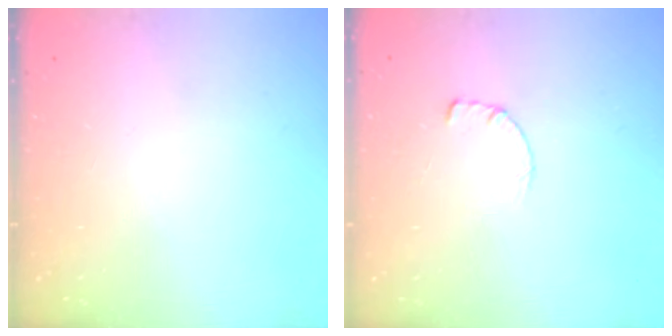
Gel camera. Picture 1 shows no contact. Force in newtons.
{"total": 0.7, "press": 0.6, "slide": 0.2}